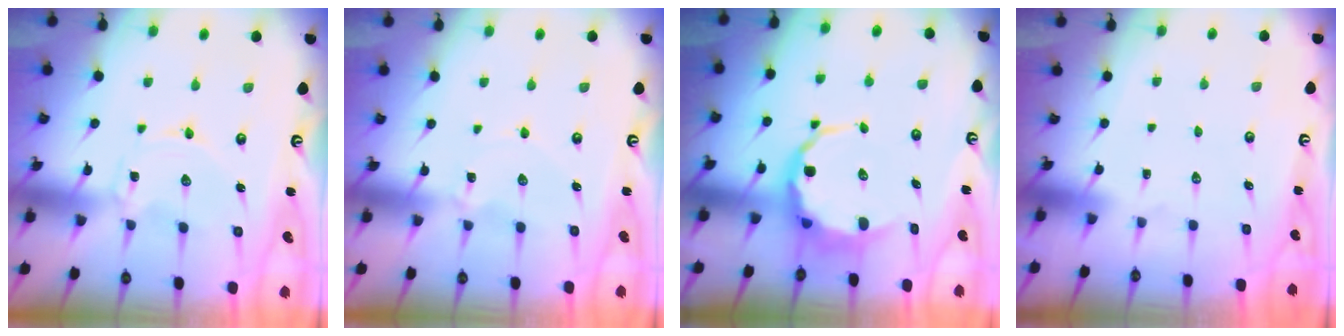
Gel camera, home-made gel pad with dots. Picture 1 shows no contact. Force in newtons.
{"total": 0.0}
{"total": 6.2, "press": 6.0, "slide": 1.7}
{"total": 1.6, "press": 1.6, "slide": 0.1}